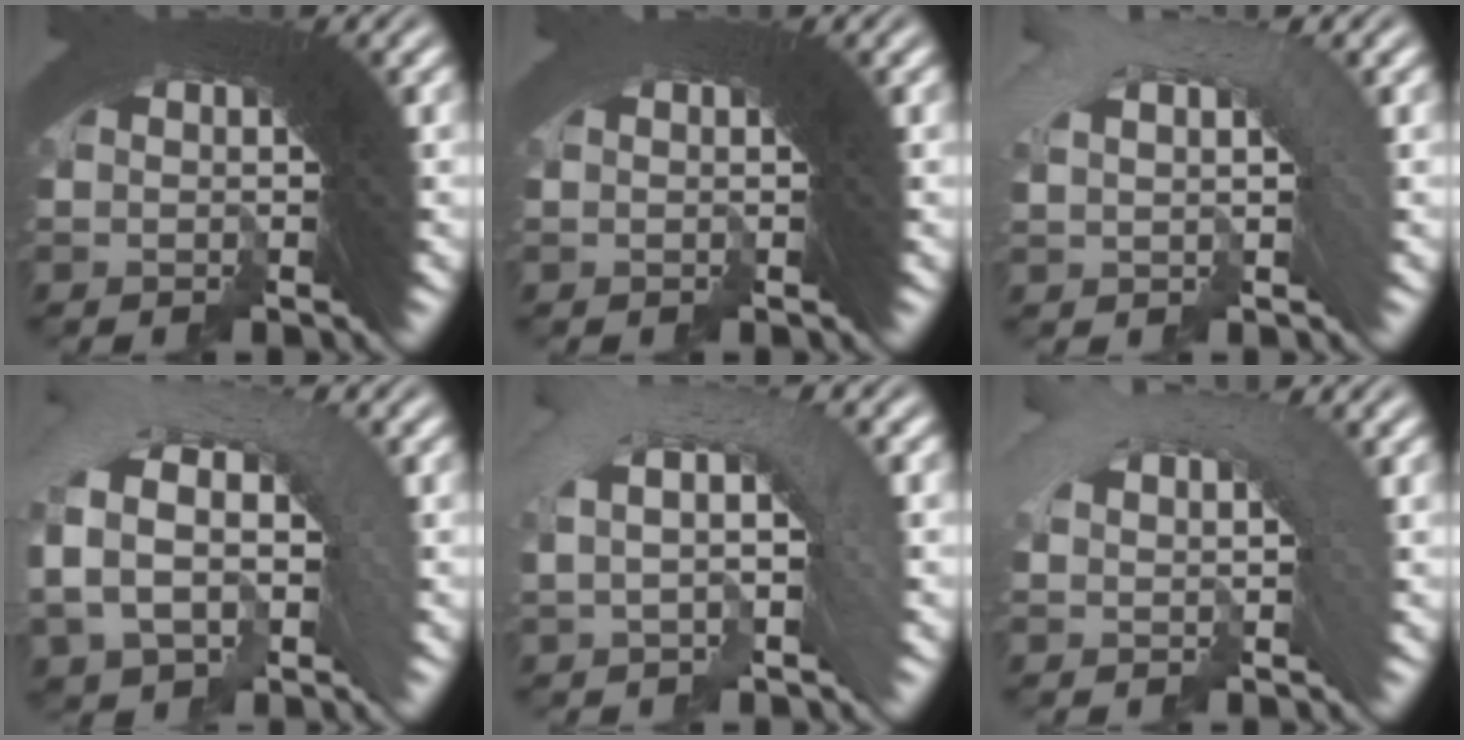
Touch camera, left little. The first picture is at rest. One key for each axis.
{"total": 1.5, "fx": -0.9, "fy": -0.5, "fz": -1.1, "tx": 0.009, "ty": -0.006, "tz": -0.010}
{"total": 3.1, "fx": -2.4, "fy": 1.9, "fz": -0.1, "tx": 0.000, "ty": 0.004, "tz": -0.041}
{"total": 5.2, "fx": -3.2, "fy": 4.0, "fz": 0.8, "tx": -0.030, "ty": 0.001, "tz": -0.054}
{"total": 3.9, "fx": -2.7, "fy": 2.8, "fz": 0.8, "tx": -0.002, "ty": 0.024, "tz": -0.058}
{"total": 2.8, "fx": -2.2, "fy": 1.6, "fz": -0.4, "tx": 0.003, "ty": -0.004, "tz": -0.034}